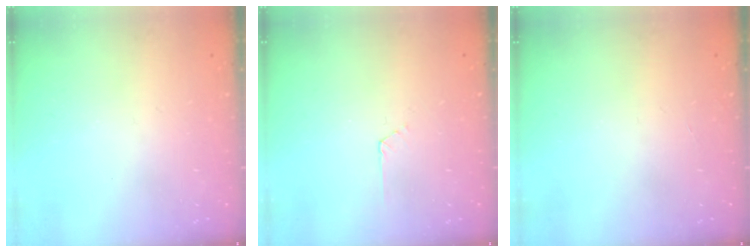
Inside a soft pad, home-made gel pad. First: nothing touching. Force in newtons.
{"total": 2.2, "press": 2.2, "slide": 0.3}
{"total": 0.0}